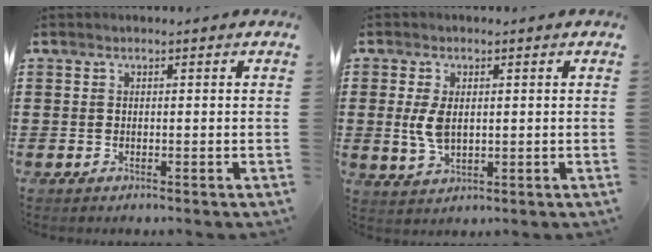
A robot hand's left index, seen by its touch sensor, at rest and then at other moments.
{"total": 4.8, "force": [0.5, 2.7, 3.9], "torque": [-0.103, 0.000, 0.001]}